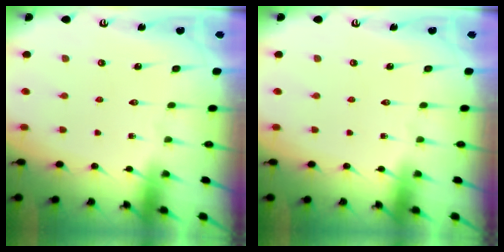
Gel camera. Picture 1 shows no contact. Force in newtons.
{"total": 0.0}